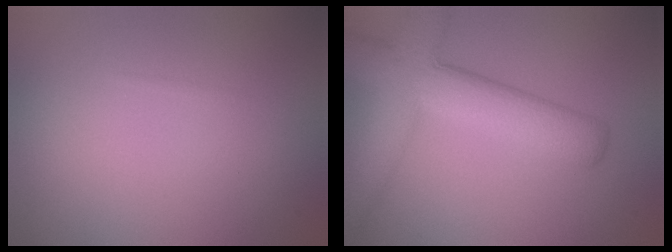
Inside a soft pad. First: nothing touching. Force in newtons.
{"total": 7.5, "press": 7.5, "slide": 0.3}